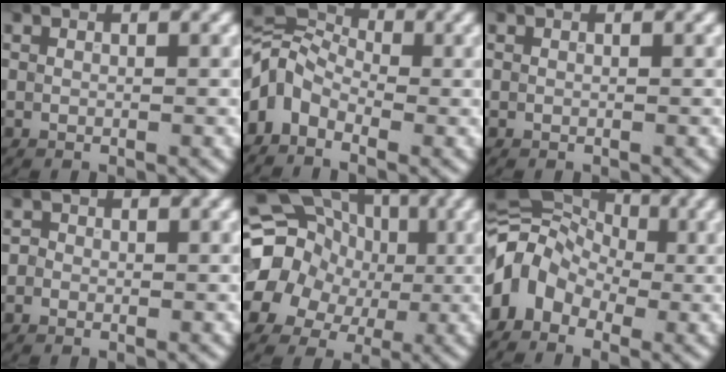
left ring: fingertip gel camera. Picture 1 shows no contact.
{"total": 5.6, "force": [-1.9, 3.8, 3.6], "torque": [-0.066, 0.014, -0.062]}
{"total": 0.0}
{"total": 0.7, "force": [-0.1, 0.7, 0.2], "torque": [0.000, -0.003, -0.007]}
{"total": 15.7, "force": [1.9, 14.1, 6.8], "torque": [-0.151, 0.021, 0.002]}
{"total": 6.7, "force": [-1.5, 5.1, 4.1], "torque": [-0.067, 0.014, -0.054]}